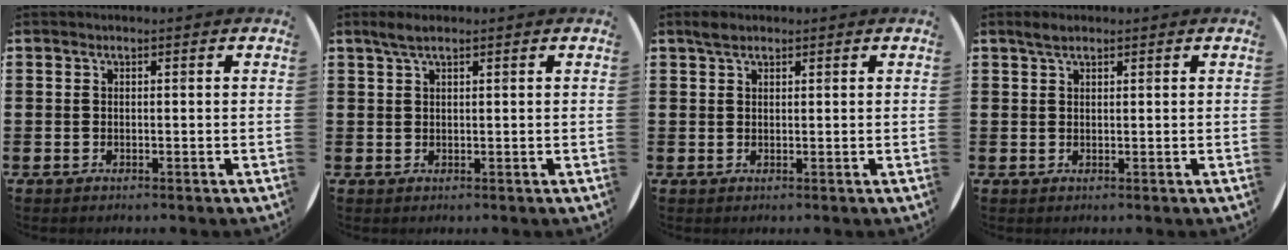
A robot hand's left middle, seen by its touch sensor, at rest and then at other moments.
{"total": 1.9, "force": [1.4, 0.2, 1.2], "torque": [-0.026, 0.004, 0.024]}
{"total": 1.7, "force": [1.4, 0.7, 0.7], "torque": [-0.008, 0.002, 0.024]}
{"total": 1.6, "force": [1.3, 0.5, 0.9], "torque": [-0.012, 0.000, 0.021]}